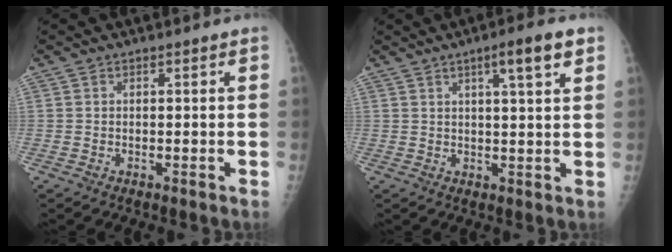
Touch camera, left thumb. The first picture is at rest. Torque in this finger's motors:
{"motor_torque": [-0.41, 0.05, -0.15, -0.22, 0.13]}